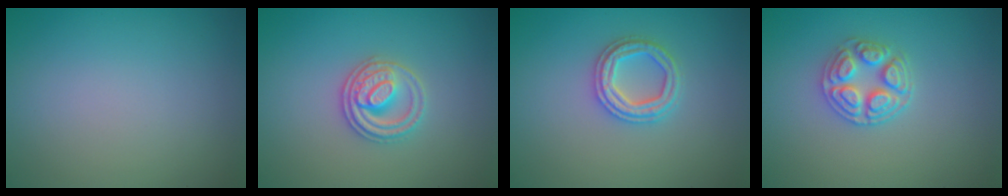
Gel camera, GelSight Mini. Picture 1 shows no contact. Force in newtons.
{"total": 3.0, "press": 2.8, "slide": 0.9}
{"total": 2.7, "press": 2.6, "slide": 0.7}
{"total": 3.5, "press": 3.3, "slide": 1.3}